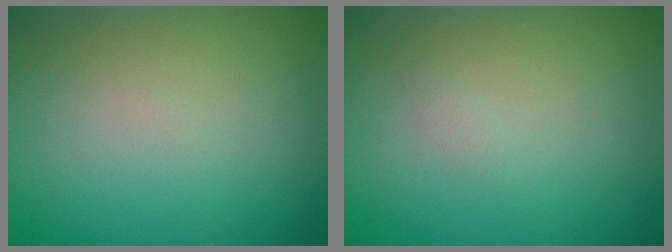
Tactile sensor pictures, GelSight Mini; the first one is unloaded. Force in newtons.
{"total": 0.5, "press": 0.5, "slide": 0.0}